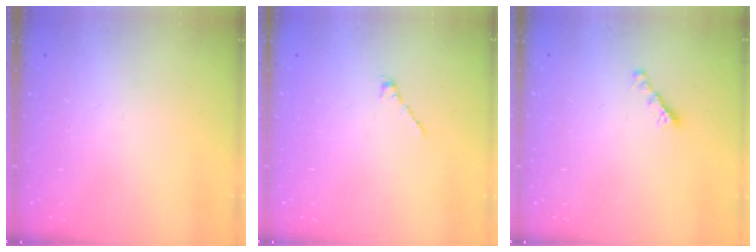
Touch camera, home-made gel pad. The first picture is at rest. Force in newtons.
{"total": 1.2, "press": 1.1, "slide": 0.5}
{"total": 2.8, "press": 2.7, "slide": 0.7}